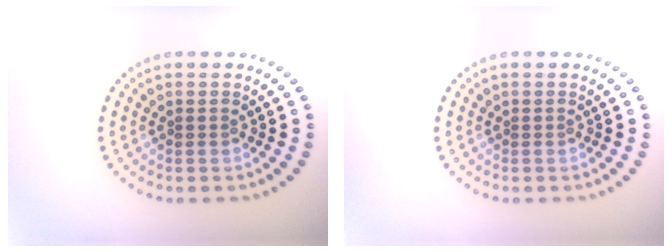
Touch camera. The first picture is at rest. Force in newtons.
{"total": 0.0}